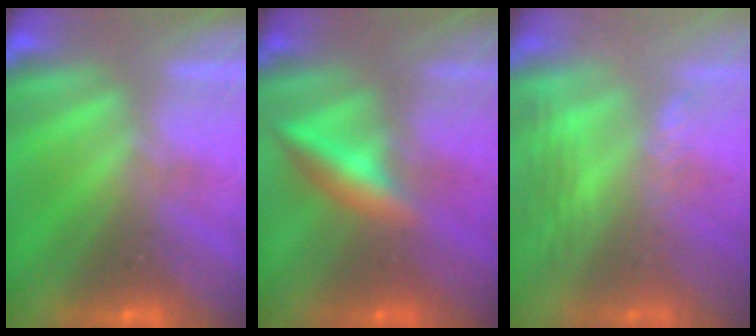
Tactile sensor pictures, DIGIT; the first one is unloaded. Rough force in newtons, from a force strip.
{"total": 2.4}
{"total": 3.0}